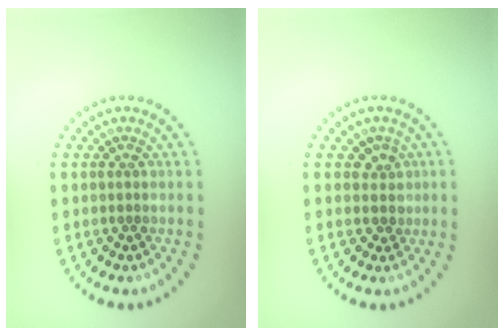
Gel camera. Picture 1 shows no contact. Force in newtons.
{"total": 1.6, "press": 1.2, "slide": 1.0}